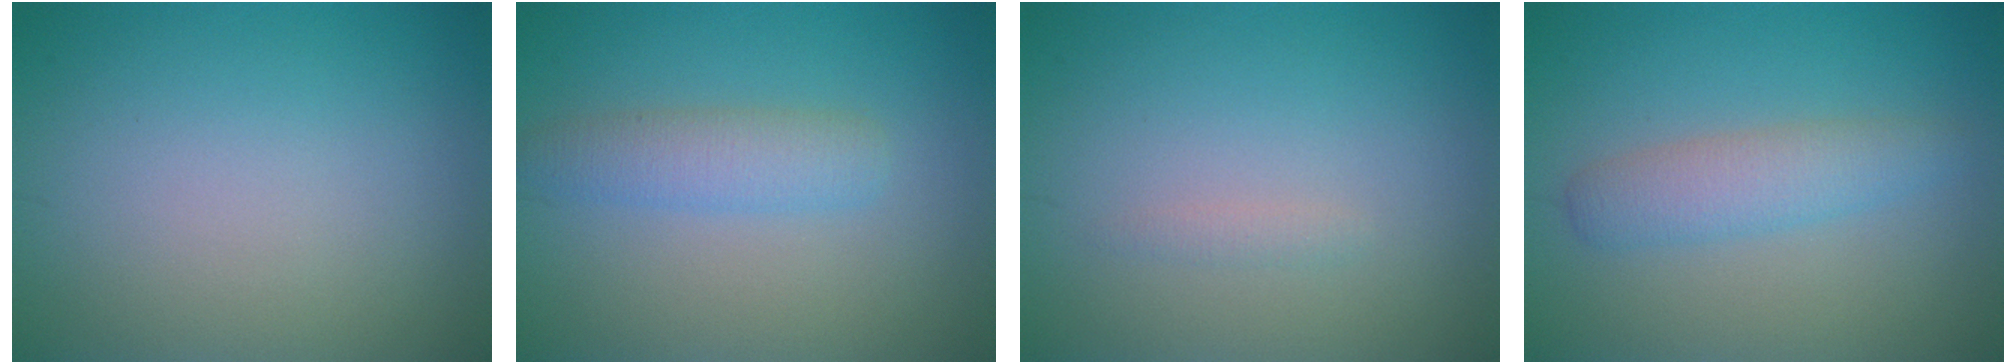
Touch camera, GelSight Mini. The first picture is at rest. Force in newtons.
{"total": 2.8, "press": 2.8, "slide": 0.1}
{"total": 0.7, "press": 0.7, "slide": 0.0}
{"total": 3.0, "press": 3.0, "slide": 0.1}